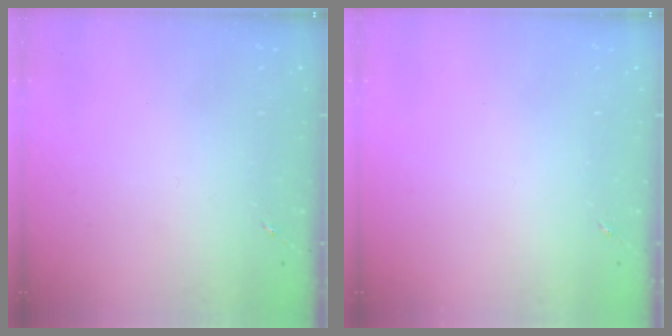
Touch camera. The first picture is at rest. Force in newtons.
{"total": 0.0}